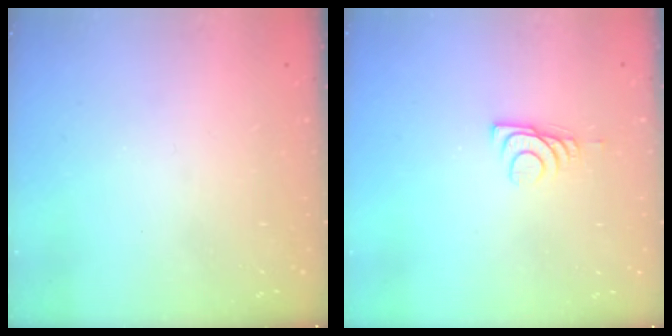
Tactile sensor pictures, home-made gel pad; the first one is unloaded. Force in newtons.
{"total": 6.6, "press": 6.6, "slide": 0.9}